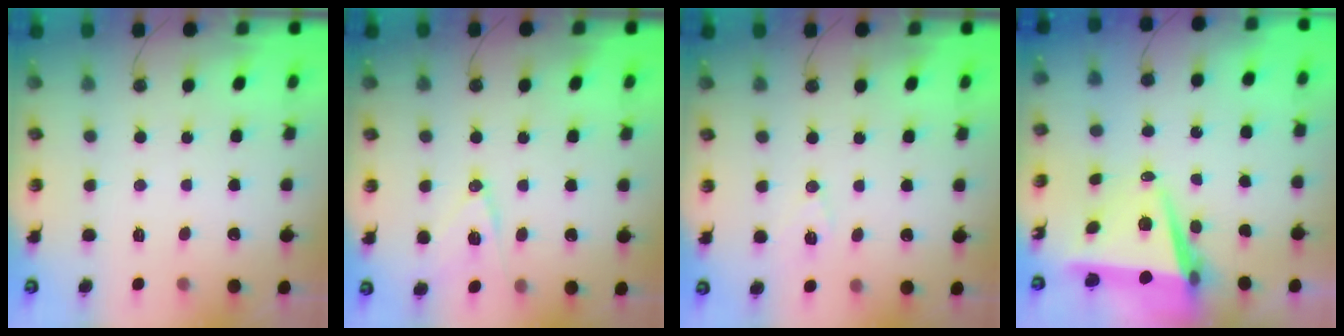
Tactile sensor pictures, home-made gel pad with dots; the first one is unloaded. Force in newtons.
{"total": 10.7, "press": 9.9, "slide": 3.9}
{"total": 7.0, "press": 5.9, "slide": 3.8}
{"total": 8.1, "press": 6.9, "slide": 4.3}